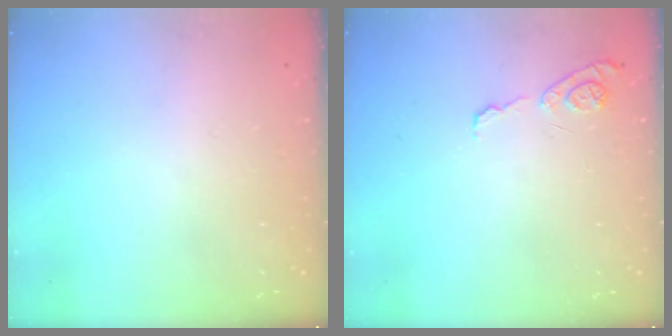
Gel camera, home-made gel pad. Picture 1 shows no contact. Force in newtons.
{"total": 7.6, "press": 7.5, "slide": 0.8}